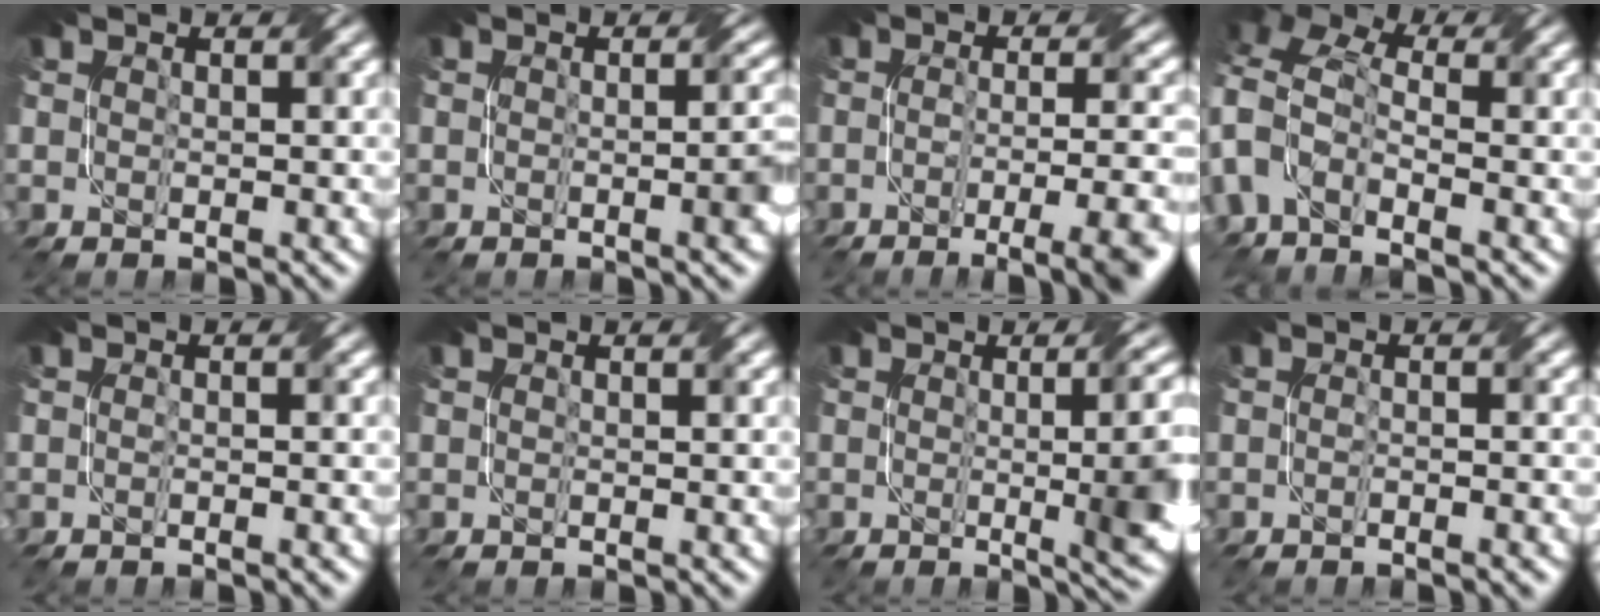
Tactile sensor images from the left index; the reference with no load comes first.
{"total": 3.0, "force": [-0.5, 0.9, 2.8], "torque": [-0.029, 0.001, -0.006]}
{"total": 7.6, "force": [-3.1, 2.0, 6.6], "torque": [-0.070, -0.006, -0.041]}
{"total": 7.2, "force": [-1.9, 4.5, 5.3], "torque": [-0.130, 0.008, -0.051]}
{"total": 1.2, "force": [-0.5, 0.3, 1.0], "torque": [-0.009, -0.004, -0.012]}
{"total": 0.0}
{"total": 11.9, "force": [0.2, 4.7, 10.9], "torque": [-0.080, 0.010, 0.000]}
{"total": 1.6, "force": [-0.9, 0.3, 1.3], "torque": [-0.012, -0.003, -0.018]}